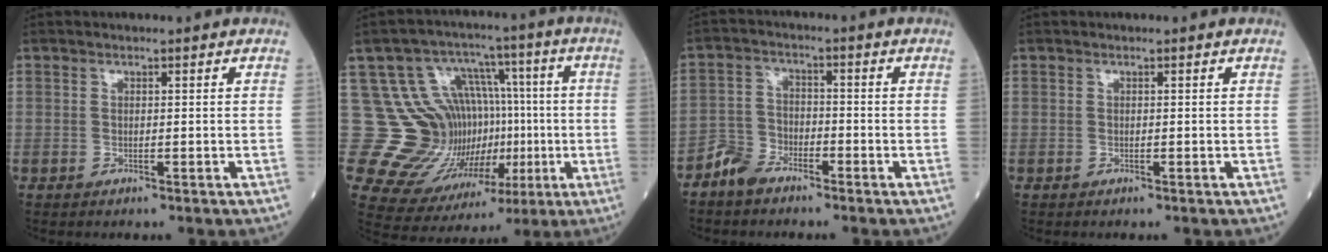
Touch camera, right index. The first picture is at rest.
{"total": 16.8, "force": [-0.3, 14.2, 9.0], "torque": [-0.148, 0.055, 0.027]}
{"total": 4.3, "force": [-3.6, 2.1, 1.1], "torque": [-0.023, 0.004, -0.074]}
{"total": 0.0}